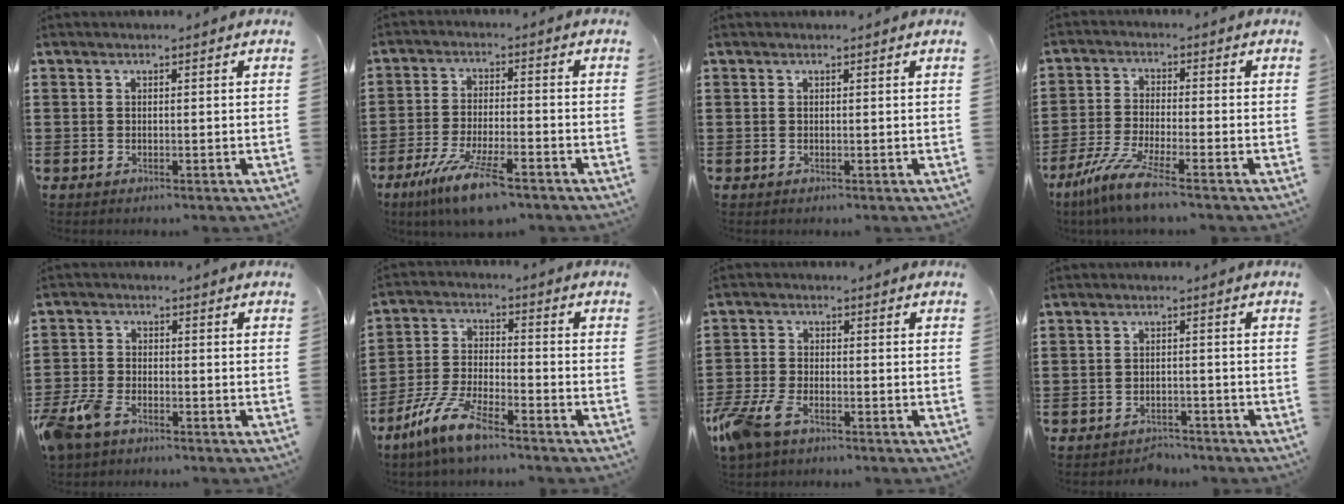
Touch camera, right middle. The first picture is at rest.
{"total": 9.4, "force": [-6.4, 1.4, 6.8], "torque": [-0.143, -0.013, -0.119]}
{"total": 0.0}
{"total": 6.7, "force": [-5.1, 0.1, 4.3], "torque": [-0.105, -0.023, -0.103]}
{"total": 5.1, "force": [-4.0, 2.2, 2.3], "torque": [-0.078, -0.005, -0.087]}
{"total": 8.7, "force": [-6.7, 1.3, 5.4], "torque": [-0.131, -0.007, -0.135]}
{"total": 5.7, "force": [-4.1, 2.3, 3.3], "torque": [-0.102, -0.008, -0.088]}
{"total": 2.3, "force": [-2.2, 0.5, -0.2], "torque": [-0.004, 0.000, -0.051]}